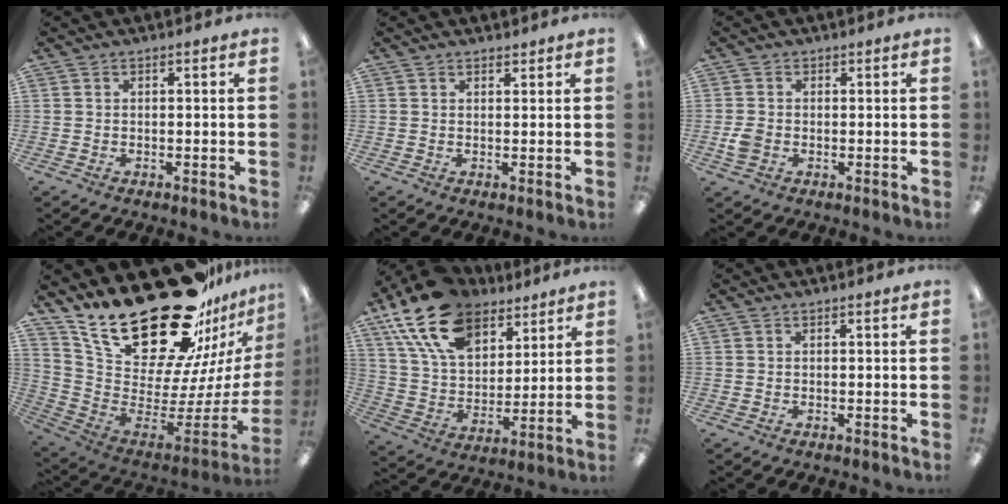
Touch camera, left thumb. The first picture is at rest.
{"total": 1.2, "force": [1.1, 0.5, 0.1], "torque": [0.007, -0.004, 0.020]}
{"total": 3.2, "force": [-0.7, 2.6, 1.6], "torque": [-0.018, 0.005, -0.013]}
{"total": 32.7, "force": [22.9, 13.7, 18.8], "torque": [-0.289, -0.177, 0.438]}
{"total": 19.0, "force": [12.6, 10.6, 9.5], "torque": [-0.192, -0.048, 0.234]}
{"total": 0.0}